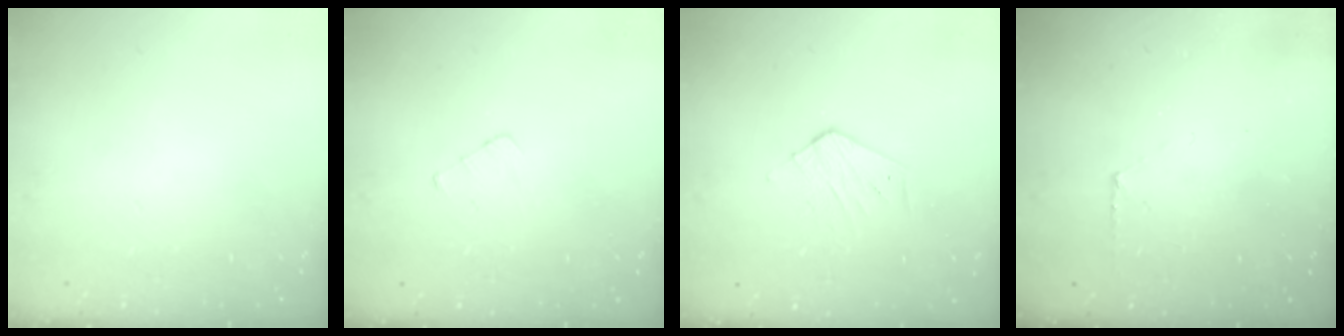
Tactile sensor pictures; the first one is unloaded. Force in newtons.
{"total": 2.7, "press": 2.7, "slide": 0.3}
{"total": 3.3, "press": 3.3, "slide": 0.3}
{"total": 3.9, "press": 3.9, "slide": 0.4}